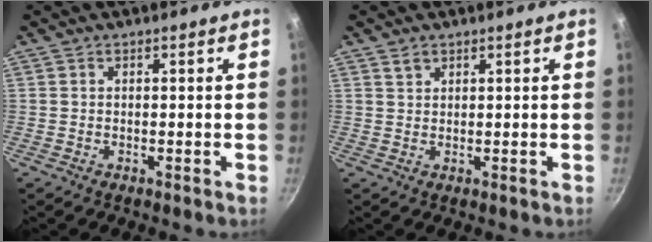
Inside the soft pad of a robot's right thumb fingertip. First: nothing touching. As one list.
[{"total": 1.6, "force": [1.0, 1.0, 0.6], "torque": [-0.006, -0.003, 0.020]}]